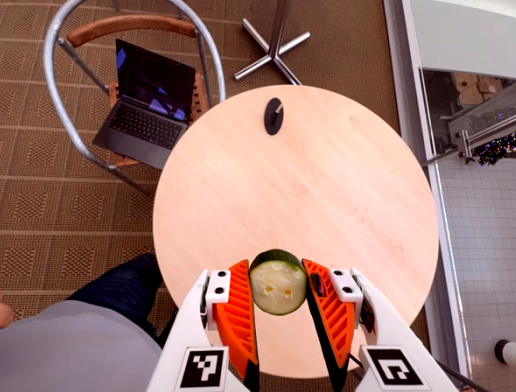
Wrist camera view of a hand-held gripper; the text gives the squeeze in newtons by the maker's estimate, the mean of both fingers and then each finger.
{"total": 8.6, "left": 8.3, "right": 8.9}